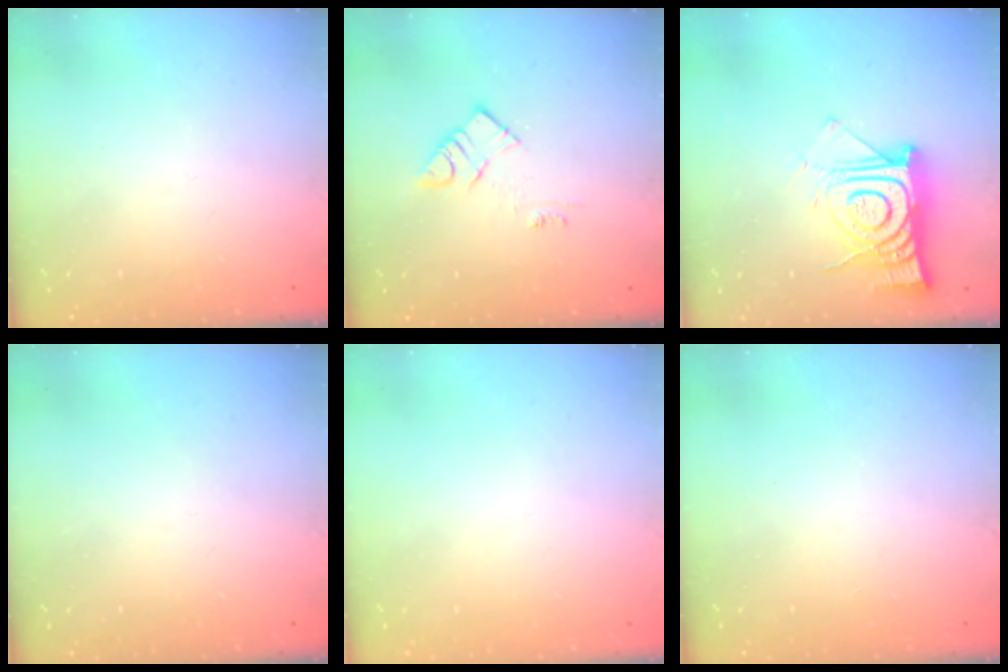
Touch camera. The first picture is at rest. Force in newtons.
{"total": 8.7, "press": 8.7, "slide": 0.3}
{"total": 14.7, "press": 14.6, "slide": 1.2}
{"total": 0.0}
{"total": 0.0}
{"total": 3.4, "press": 3.3, "slide": 0.5}